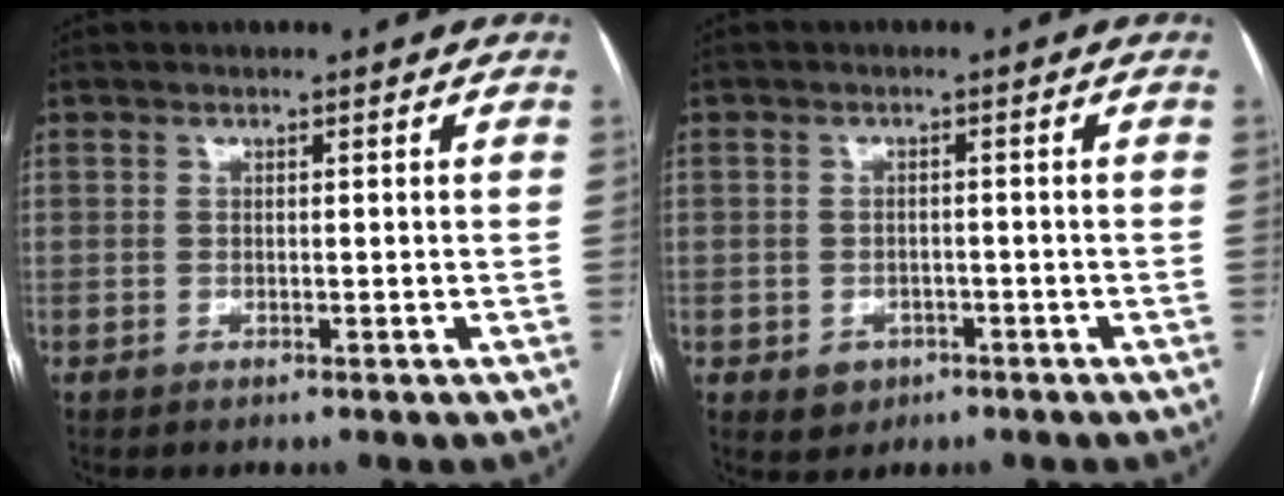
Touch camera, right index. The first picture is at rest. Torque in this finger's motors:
{"motor_torque": [-0.53, -0.12, -1.05, -0.21]}